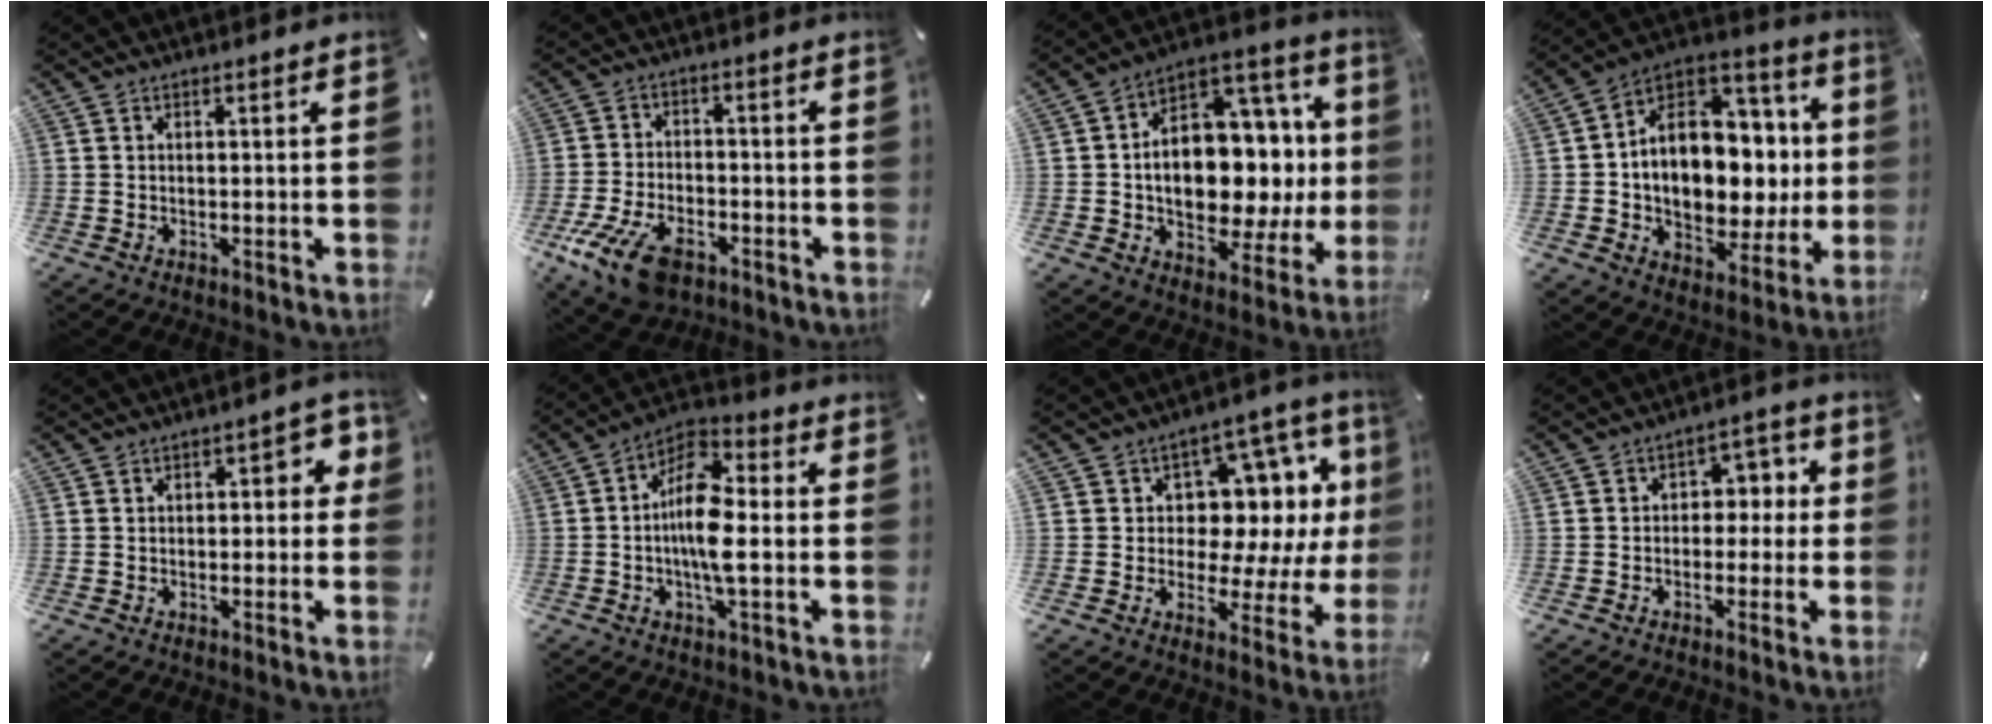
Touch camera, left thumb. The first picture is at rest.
{"total": 11.9, "force": [-6.8, 6.4, 7.5], "torque": [-0.159, 0.027, -0.125]}
{"total": 17.0, "force": [-0.9, 11.5, 12.5], "torque": [-0.198, -0.025, -0.012]}
{"total": 15.3, "force": [-0.8, 11.7, 9.7], "torque": [-0.156, -0.015, -0.007]}
{"total": 4.7, "force": [0.3, 3.0, 3.6], "torque": [-0.040, 0.002, -0.005]}
{"total": 12.0, "force": [-1.6, 4.8, 10.9], "torque": [-0.208, 0.007, -0.026]}
{"total": 13.5, "force": [3.8, 10.0, 8.2], "torque": [-0.102, -0.037, 0.072]}
{"total": 5.6, "force": [-1.2, 4.8, 2.8], "torque": [-0.034, 0.015, -0.031]}